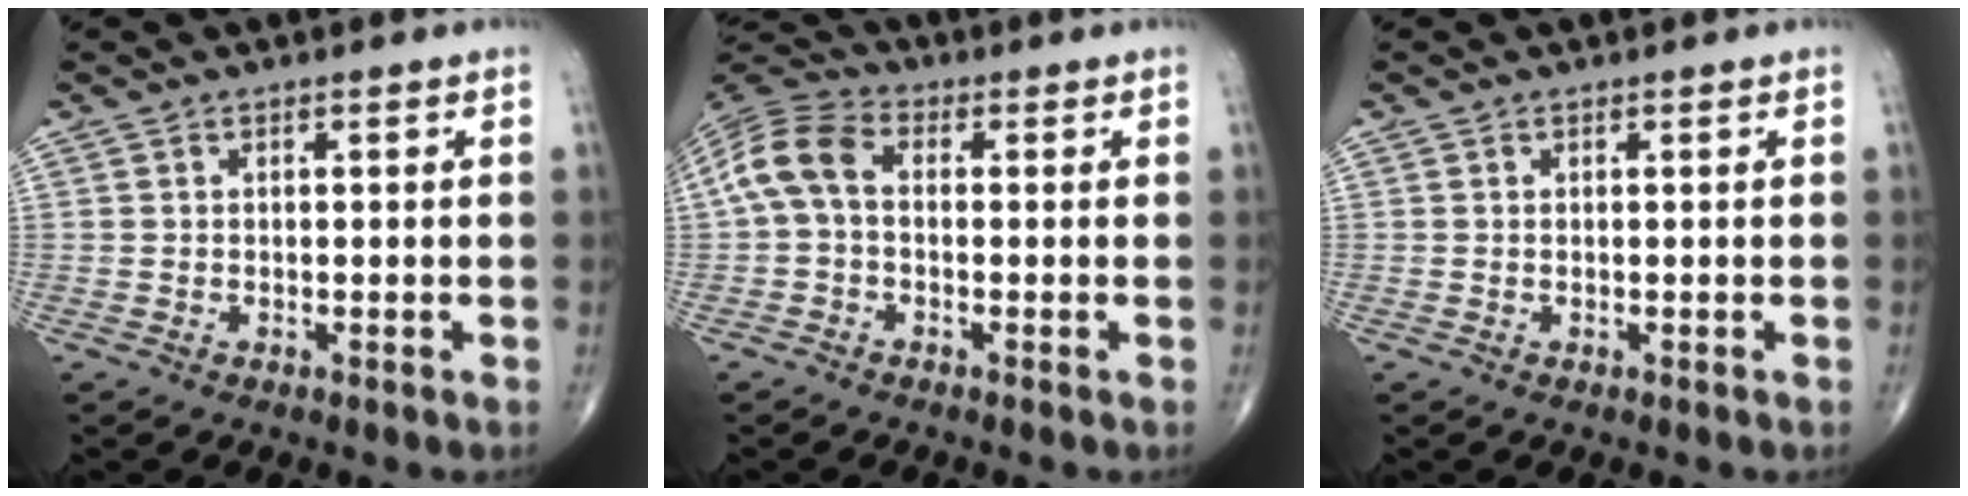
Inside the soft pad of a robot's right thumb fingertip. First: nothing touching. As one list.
[{"total": 8.4, "force": [0.0, 5.3, 6.4], "torque": [-0.132, 0.026, -0.014]}, {"total": 0.0}]